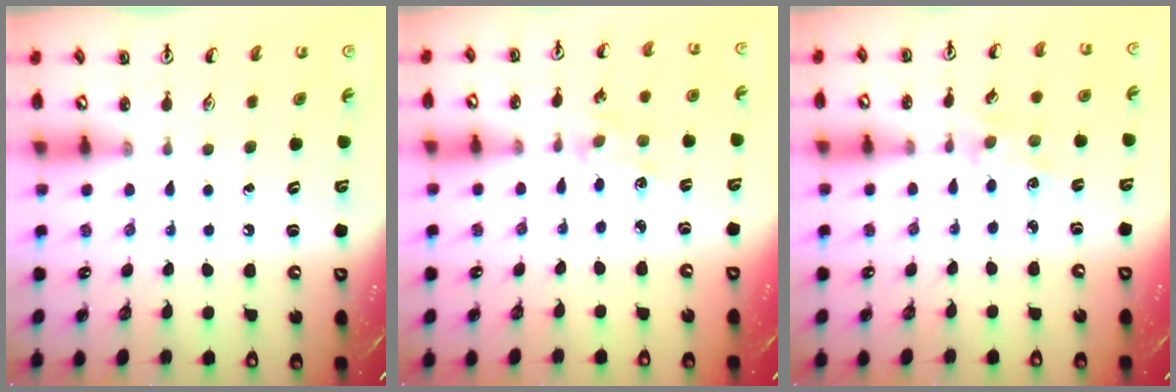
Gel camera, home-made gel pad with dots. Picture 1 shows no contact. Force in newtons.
{"total": 2.0, "press": 2.0, "slide": 0.3}
{"total": 1.9, "press": 1.8, "slide": 0.3}